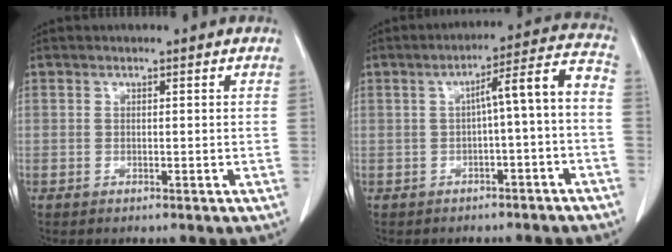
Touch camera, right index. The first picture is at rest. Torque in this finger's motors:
{"motor_torque": [0.83, -0.38, 0.42, 0.10]}